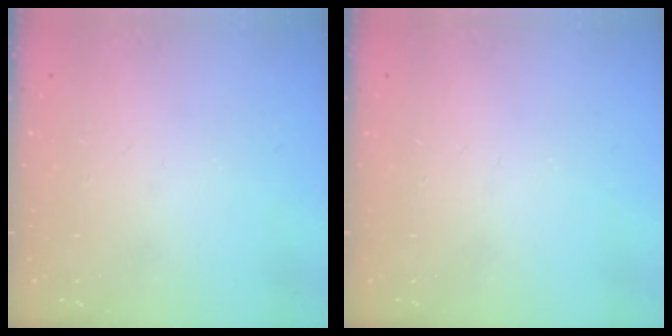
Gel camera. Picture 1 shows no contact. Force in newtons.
{"total": 0.0}